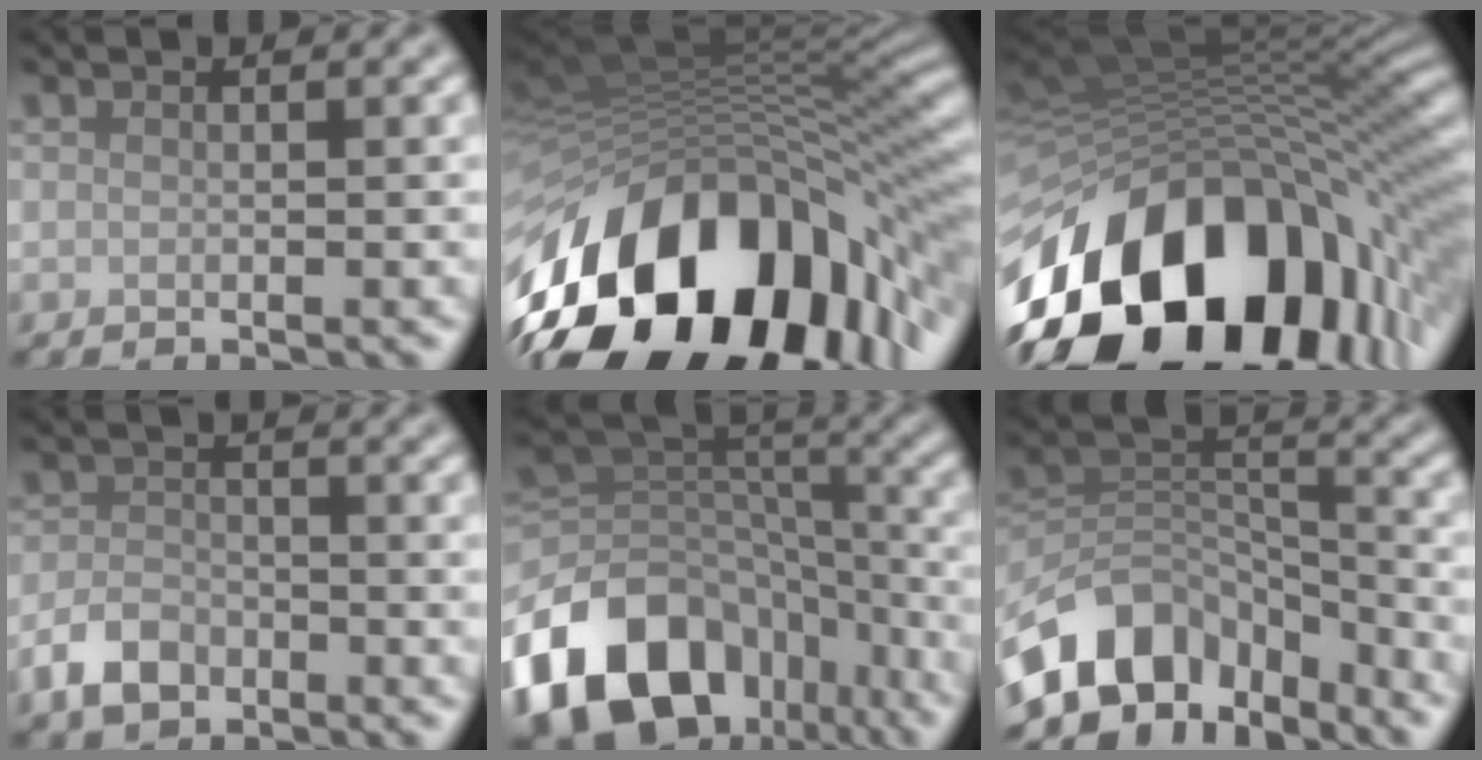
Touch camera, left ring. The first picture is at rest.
{"total": 17.4, "force": [-5.8, 9.9, 13.0], "torque": [-0.223, -0.013, -0.095]}
{"total": 19.1, "force": [-7.1, 11.8, 13.1], "torque": [-0.242, -0.011, -0.112]}
{"total": 3.3, "force": [-2.1, 2.0, 1.6], "torque": [-0.028, -0.001, -0.050]}
{"total": 15.4, "force": [-8.7, 9.9, 7.9], "torque": [-0.182, -0.006, -0.137]}
{"total": 9.7, "force": [-6.5, 5.9, 4.2], "torque": [-0.062, 0.000, -0.129]}